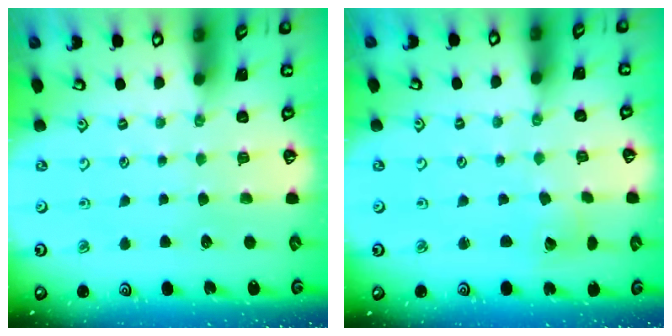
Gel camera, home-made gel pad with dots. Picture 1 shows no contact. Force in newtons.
{"total": 2.2, "press": 2.2, "slide": 0.3}